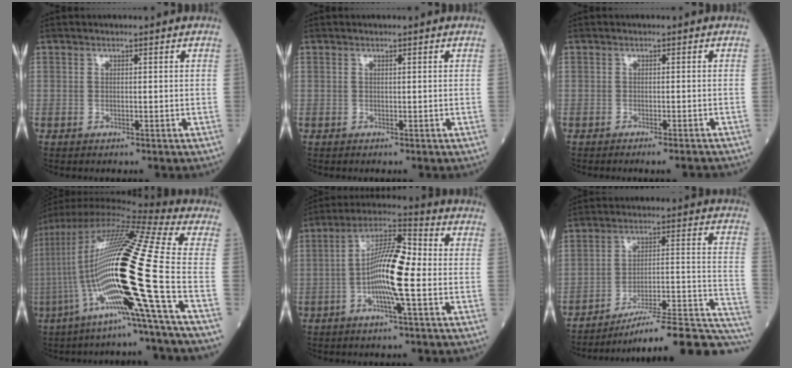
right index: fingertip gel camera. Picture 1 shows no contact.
{"total": 0.0}
{"total": 3.7, "force": [-3.4, -0.2, 1.4], "torque": [-0.010, -0.006, -0.045]}
{"total": 27.0, "force": [-6.3, -1.0, 26.2], "torque": [-0.507, -0.020, -0.138]}
{"total": 10.8, "force": [-1.8, 1.1, 10.6], "torque": [-0.198, 0.013, -0.043]}
{"total": 20.5, "force": [-16.9, 1.4, 11.5], "torque": [-0.091, 0.029, -0.243]}